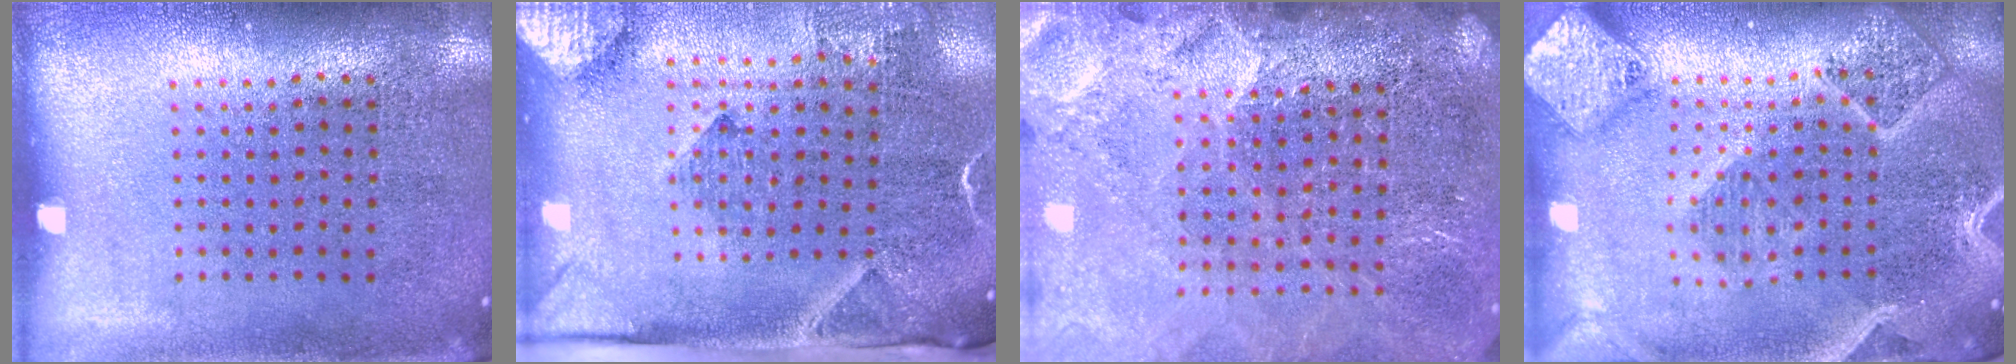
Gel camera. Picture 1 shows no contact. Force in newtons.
{"total": 3.2, "press": 2.2, "slide": 2.3}
{"total": 3.3, "press": 3.0, "slide": 1.3}
{"total": 2.8, "press": 2.4, "slide": 1.4}